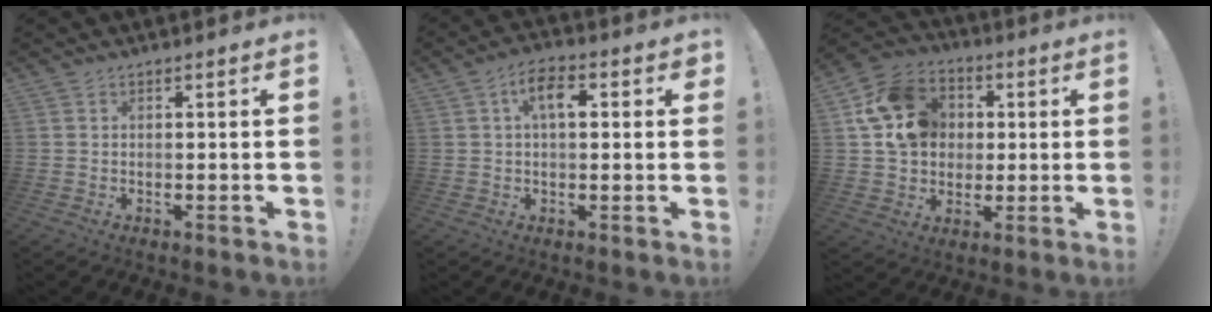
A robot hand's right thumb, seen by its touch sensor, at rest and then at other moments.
{"total": 7.4, "force": [1.8, 3.8, 6.1], "torque": [-0.089, 0.005, 0.027]}
{"total": 15.8, "force": [3.5, 13.5, 7.6], "torque": [-0.108, 0.001, 0.077]}